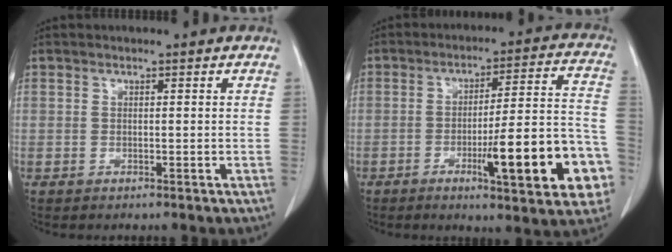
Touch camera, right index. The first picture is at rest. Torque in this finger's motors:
{"motor_torque": [1.37, -0.77, 0.40, 0.12]}